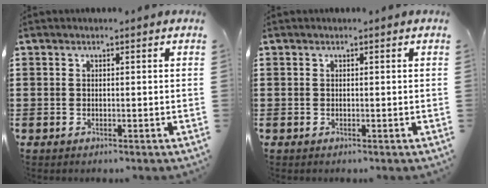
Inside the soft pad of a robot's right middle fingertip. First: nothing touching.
{"total": 0.0}